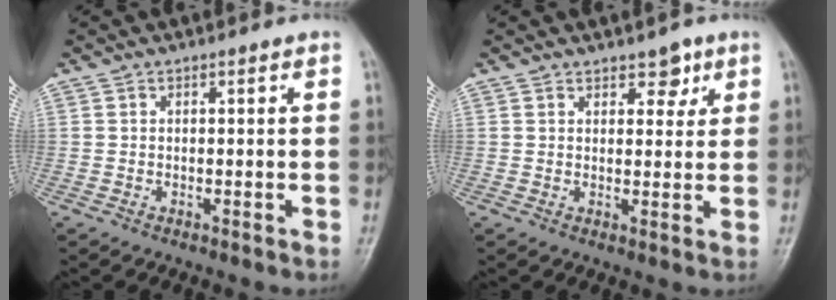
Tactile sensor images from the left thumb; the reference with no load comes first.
{"total": 3.5, "force": [2.2, 2.0, 1.8], "torque": [0.000, -0.011, 0.031]}